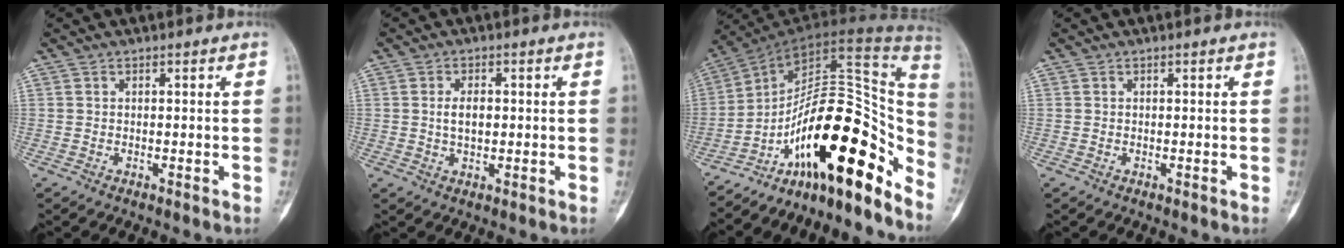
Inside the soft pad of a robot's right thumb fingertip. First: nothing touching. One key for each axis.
{"total": 3.7, "fx": 0.2, "fy": 2.1, "fz": 3.0, "tx": -0.047, "ty": 0.002, "tz": 0.003}
{"total": 22.6, "fx": -13.4, "fy": 8.1, "fz": 16.3, "tx": -0.189, "ty": 0.140, "tz": -0.215}
{"total": 0.0}